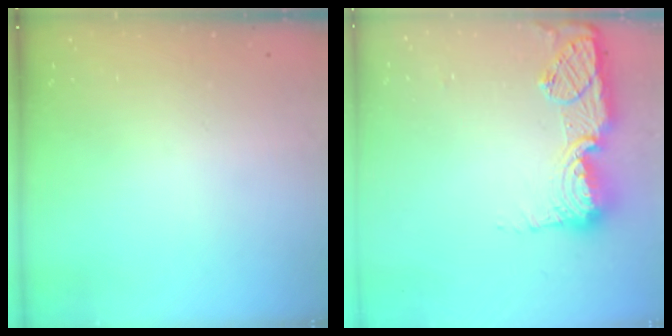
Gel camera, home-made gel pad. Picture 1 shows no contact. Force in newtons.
{"total": 15.4, "press": 15.4, "slide": 1.2}